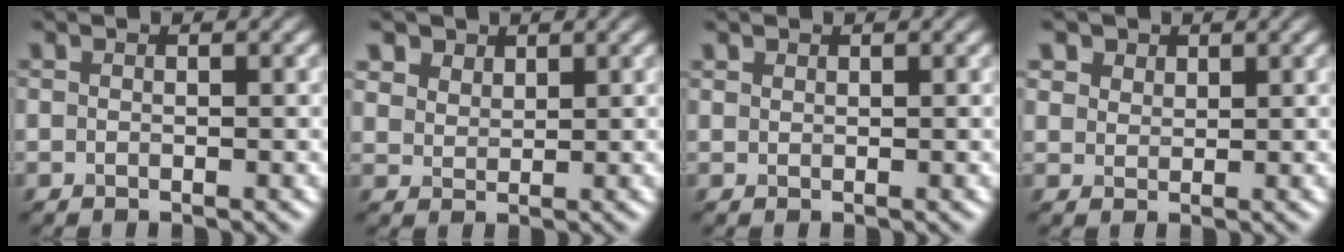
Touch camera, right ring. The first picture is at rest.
{"total": 2.1, "force": [2.0, 0.3, -0.6], "torque": [-0.032, -0.004, 0.067]}
{"total": 1.1, "force": [0.0, -0.8, -0.8], "torque": [-0.007, -0.004, 0.009]}
{"total": 1.7, "force": [1.5, 0.3, -0.6], "torque": [-0.027, -0.004, 0.051]}